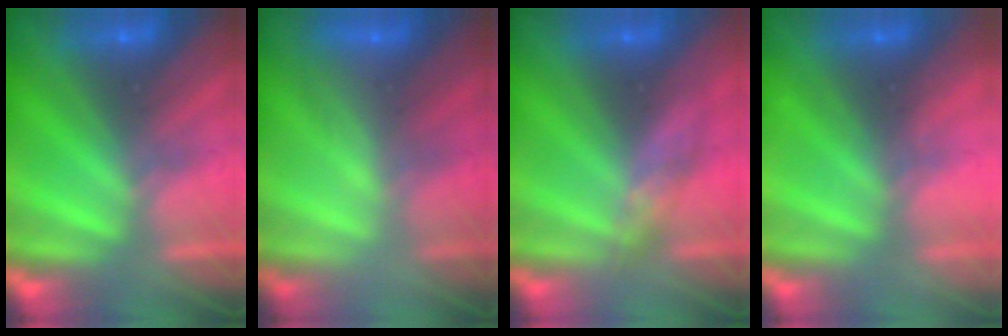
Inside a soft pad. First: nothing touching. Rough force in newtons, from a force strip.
{"total": 2.2}
{"total": 2.8}
{"total": 2.2}